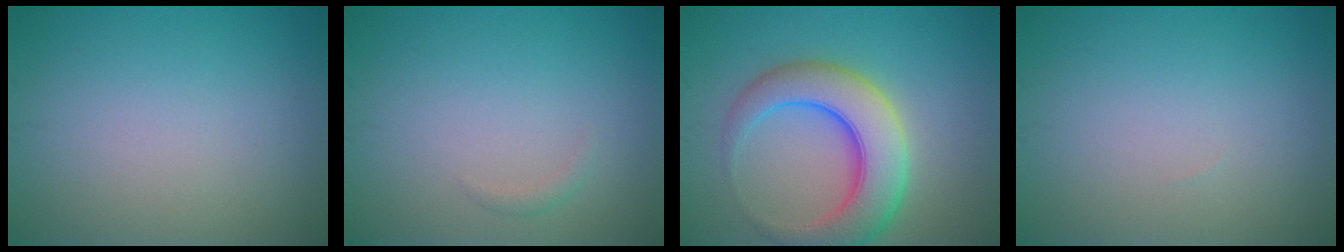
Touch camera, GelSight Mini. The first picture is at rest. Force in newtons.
{"total": 0.7, "press": 0.7, "slide": 0.1}
{"total": 7.8, "press": 7.8, "slide": 0.3}
{"total": 0.0}